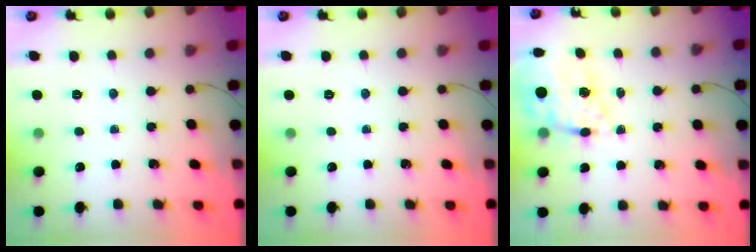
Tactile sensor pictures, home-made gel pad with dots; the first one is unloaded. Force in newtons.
{"total": 0.0}
{"total": 10.4, "press": 9.5, "slide": 4.2}